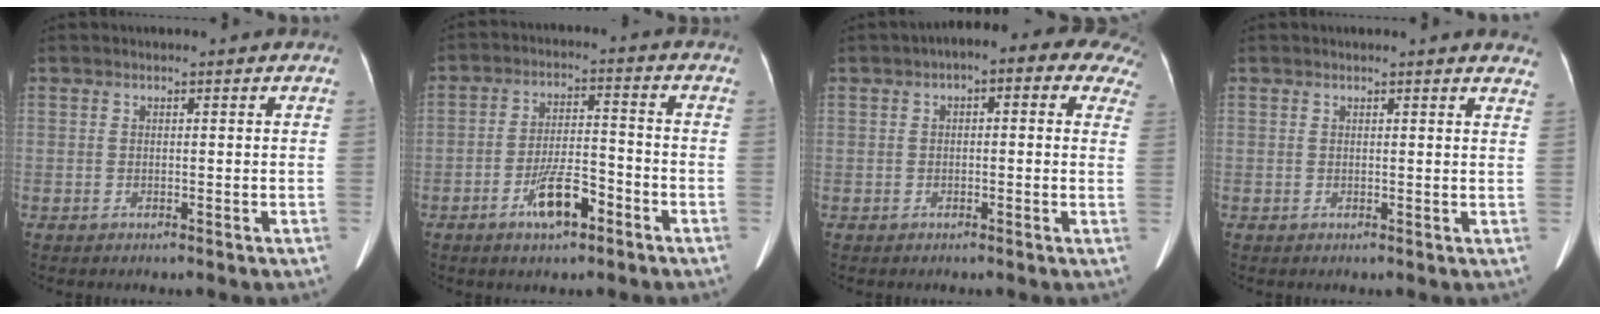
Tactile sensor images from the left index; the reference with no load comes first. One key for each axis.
{"total": 7.3, "fx": -4.1, "fy": 2.2, "fz": 5.7, "tx": -0.111, "ty": 0.004, "tz": -0.071}
{"total": 11.6, "fx": 6.9, "fy": 4.6, "fz": 8.1, "tx": -0.079, "ty": 0.039, "tz": 0.065}
{"total": 5.7, "fx": 5.4, "fy": 1.6, "fz": 1.0, "tx": 0.007, "ty": -0.013, "tz": 0.025}